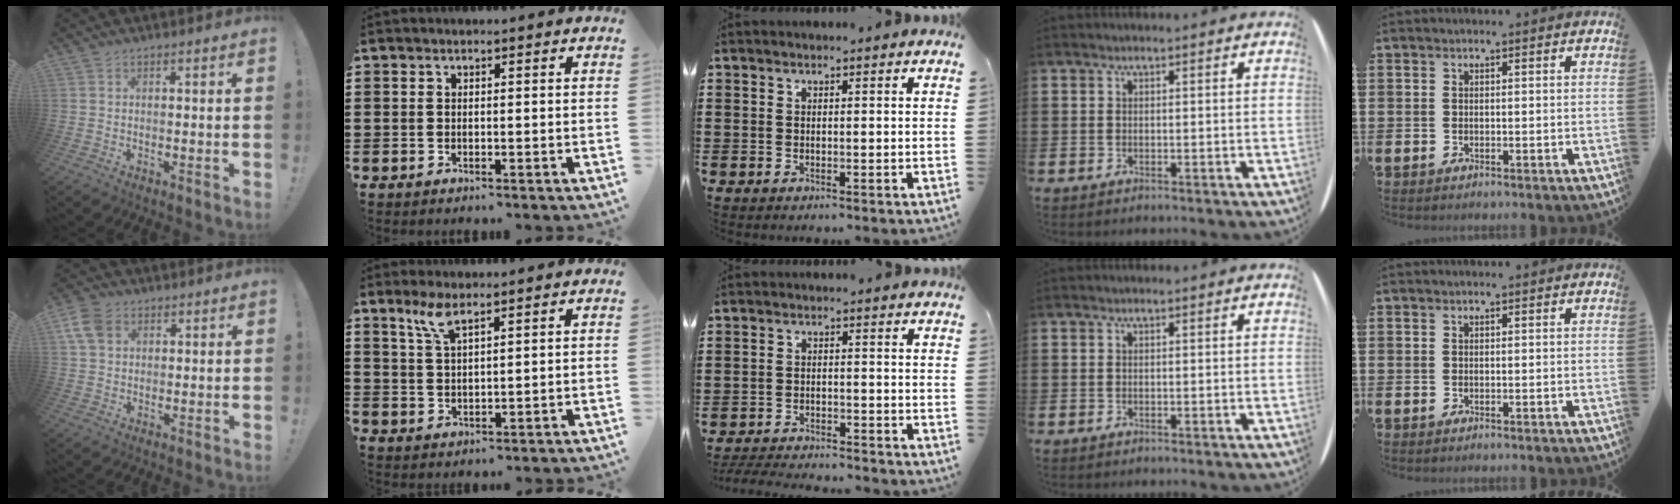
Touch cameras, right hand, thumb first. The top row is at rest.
{"thumb": {"total": 7.7, "force": [2.8, 5.7, 4.5], "torque": [-0.087, 0.005, 0.058]}, "index": {"total": 4.2, "force": [2.9, 1.0, 2.9], "torque": [-0.065, 0.003, 0.051]}, "middle": {"total": 3.7, "force": [-3.7, 0.2, 0.5], "torque": [-0.017, -0.003, -0.079]}}